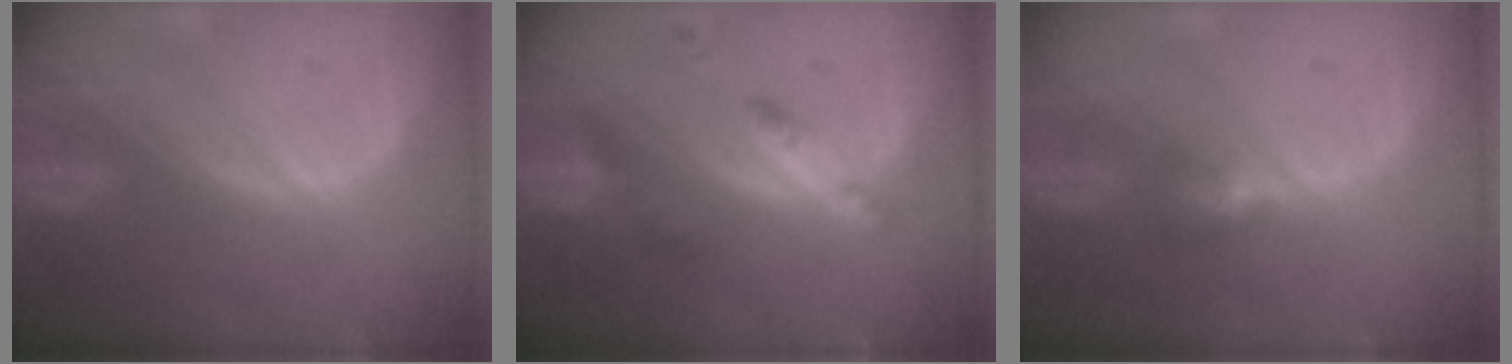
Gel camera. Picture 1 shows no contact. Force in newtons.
{"total": 5.6, "press": 4.9, "slide": 2.7}
{"total": 2.8, "press": 2.6, "slide": 0.9}